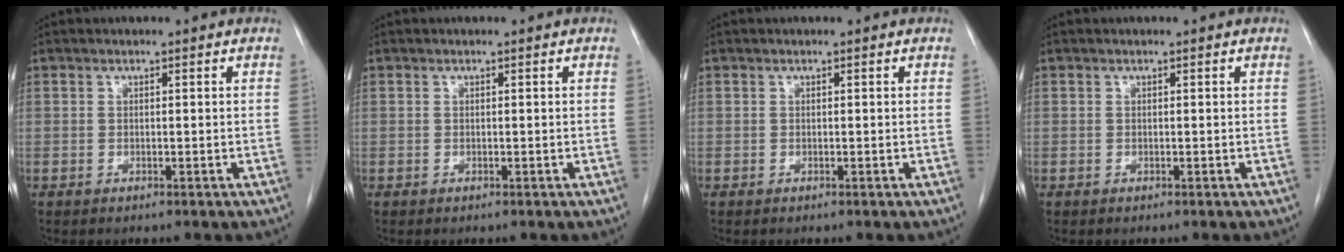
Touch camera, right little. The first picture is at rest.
{"total": 0.0}
{"total": 0.0}
{"total": 0.0}